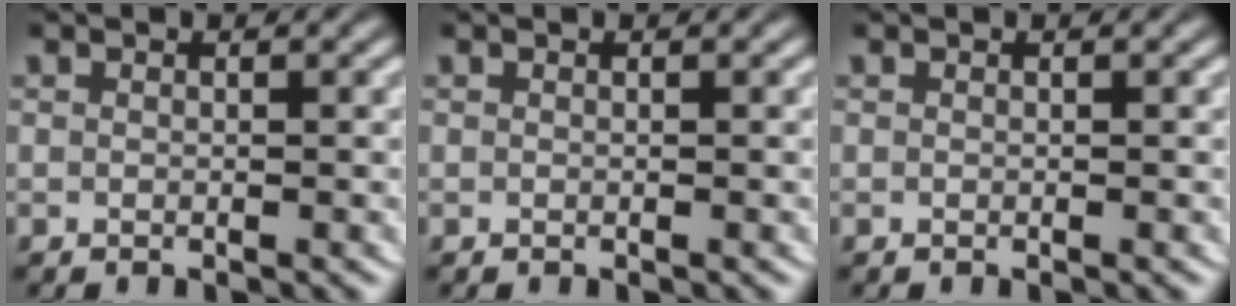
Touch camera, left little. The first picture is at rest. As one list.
[{"total": 0.0}, {"total": 0.0}]